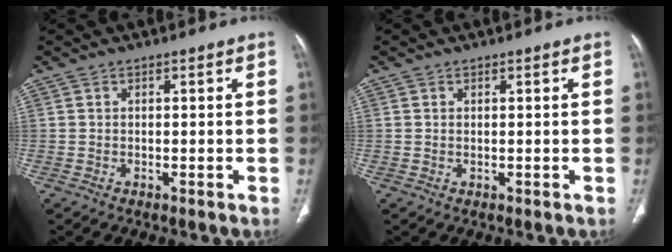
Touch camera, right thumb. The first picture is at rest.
{"total": 0.0}